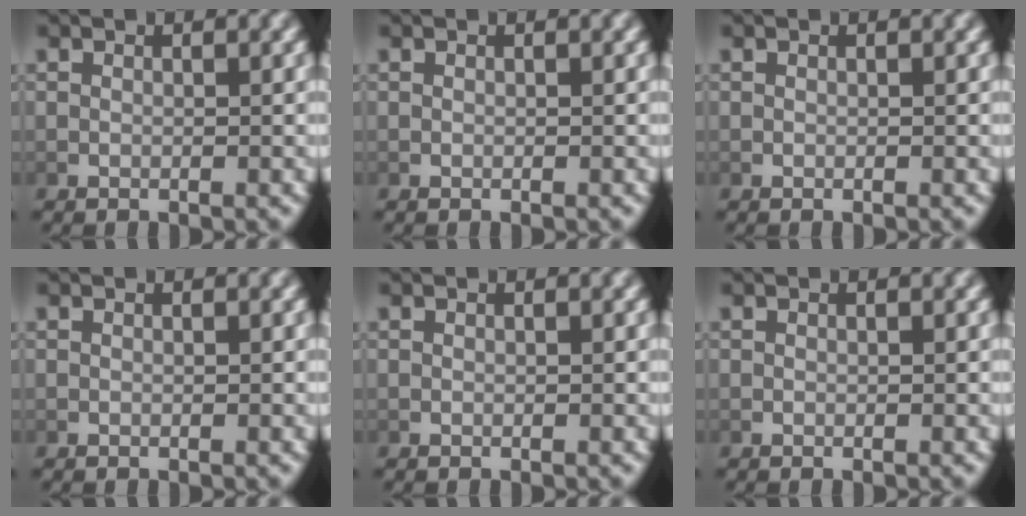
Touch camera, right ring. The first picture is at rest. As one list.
[{"total": 0.7, "force": [0.0, -0.6, -0.1], "torque": [0.009, -0.007, 0.007]}, {"total": 0.0}, {"total": 0.0}, {"total": 0.0}, {"total": 0.0}]